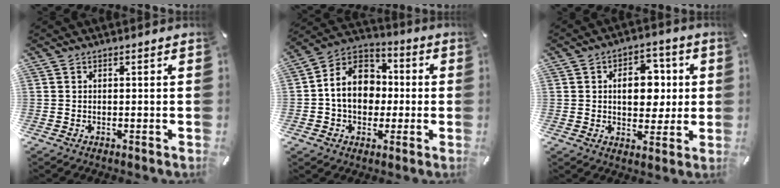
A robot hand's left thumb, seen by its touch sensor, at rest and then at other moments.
{"total": 12.9, "force": [-1.1, 11.0, 6.6], "torque": [-0.147, 0.017, -0.022]}
{"total": 10.8, "force": [1.5, 7.7, 7.4], "torque": [-0.088, -0.001, 0.019]}